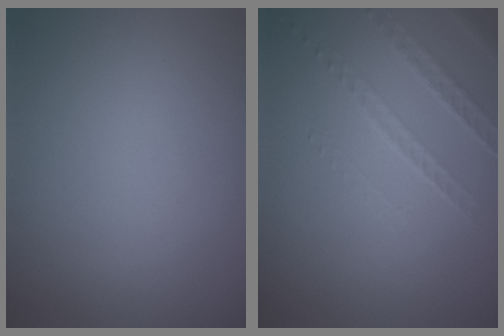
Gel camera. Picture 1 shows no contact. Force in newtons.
{"total": 1.4, "press": 1.0, "slide": 0.9}